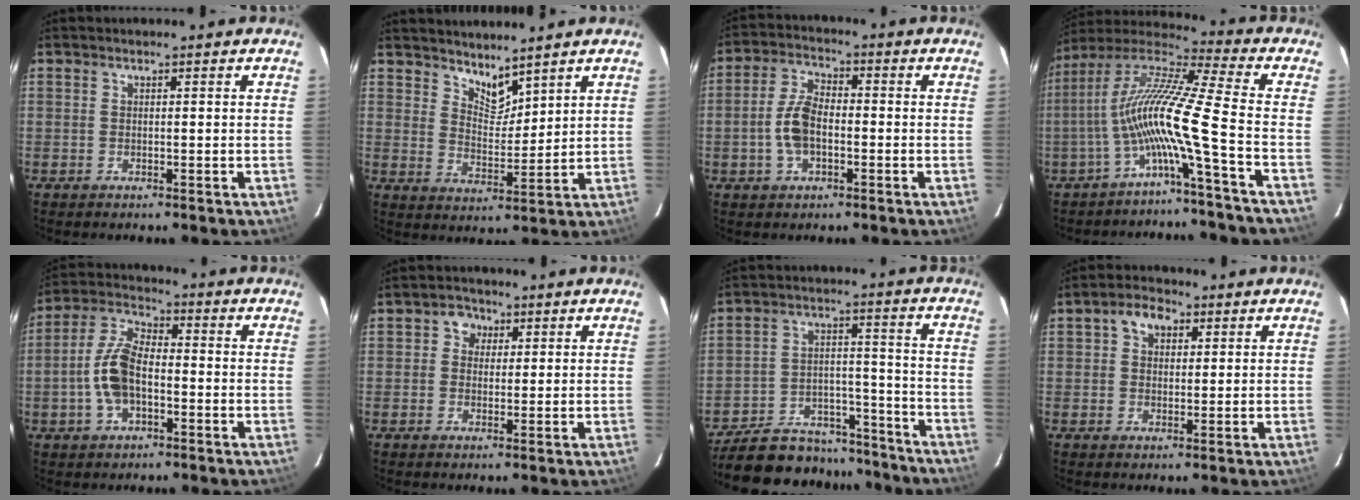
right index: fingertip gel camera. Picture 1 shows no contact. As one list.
[{"total": 5.4, "force": [4.8, 1.8, 1.7], "torque": [-0.020, -0.007, 0.086]}, {"total": 7.3, "force": [-1.7, 4.2, 5.7], "torque": [-0.122, 0.013, -0.029]}, {"total": 12.8, "force": [-4.9, -1.9, 11.6], "torque": [-0.204, -0.002, -0.099]}, {"total": 9.6, "force": [-2.4, 5.1, 7.7], "torque": [-0.166, 0.015, -0.044]}, {"total": 3.2, "force": [0.8, 3.0, 0.7], "torque": [-0.005, 0.013, 0.009]}, {"total": 23.3, "force": [-19.9, 9.3, 7.8], "torque": [-0.171, 0.034, -0.271]}, {"total": 4.6, "force": [1.8, 3.5, 2.5], "torque": [-0.040, 0.017, 0.030]}]